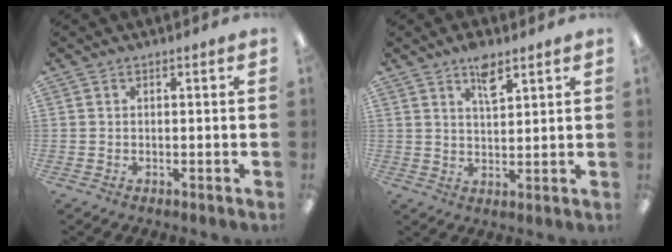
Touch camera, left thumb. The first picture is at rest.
{"total": 5.9, "force": [4.1, 2.3, 3.7], "torque": [-0.049, -0.019, 0.066]}